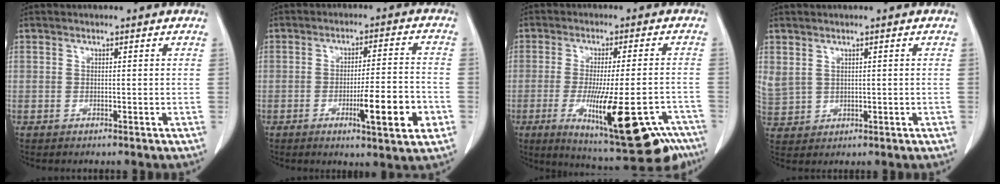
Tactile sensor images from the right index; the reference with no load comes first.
{"total": 10.3, "force": [-3.6, 0.8, 9.6], "torque": [-0.142, -0.008, -0.054]}
{"total": 20.5, "force": [-11.0, 3.9, 16.9], "torque": [-0.200, -0.019, -0.151]}
{"total": 6.3, "force": [2.2, 4.9, 3.3], "torque": [-0.104, 0.009, 0.060]}